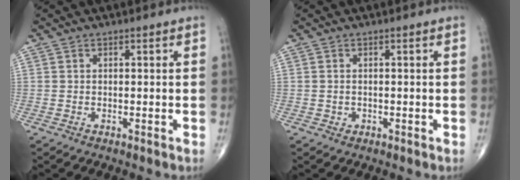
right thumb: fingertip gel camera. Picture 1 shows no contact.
{"total": 0.9, "force": [-0.2, 0.8, 0.3], "torque": [-0.003, 0.002, 0.000]}